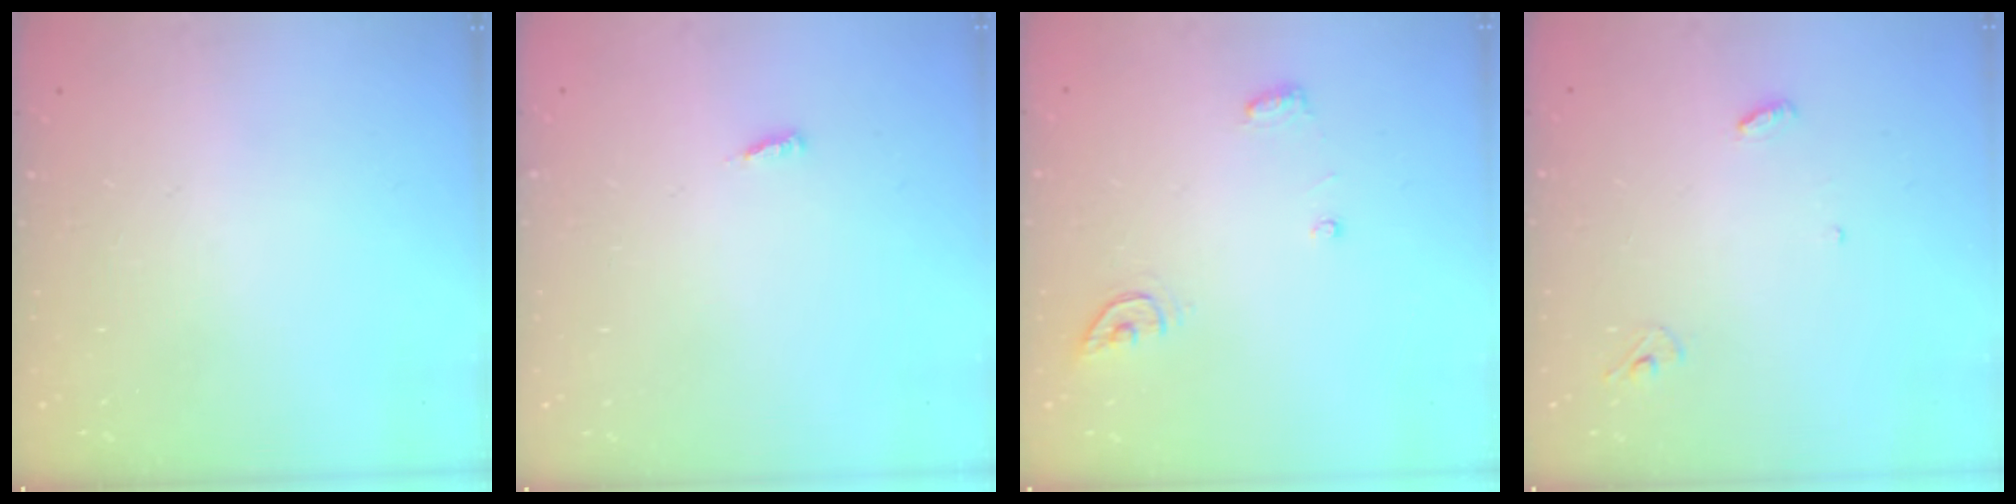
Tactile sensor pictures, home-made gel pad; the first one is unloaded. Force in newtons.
{"total": 2.6, "press": 2.6, "slide": 0.3}
{"total": 5.5, "press": 5.5, "slide": 0.2}
{"total": 3.7, "press": 3.6, "slide": 0.3}